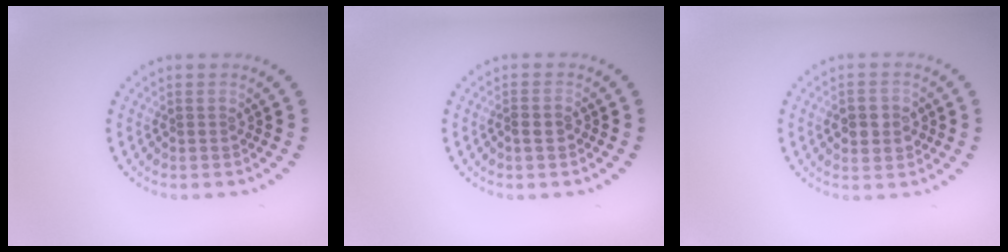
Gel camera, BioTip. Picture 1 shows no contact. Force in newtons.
{"total": 0.9, "press": 0.8, "slide": 0.3}
{"total": 2.6, "press": 2.6, "slide": 0.4}